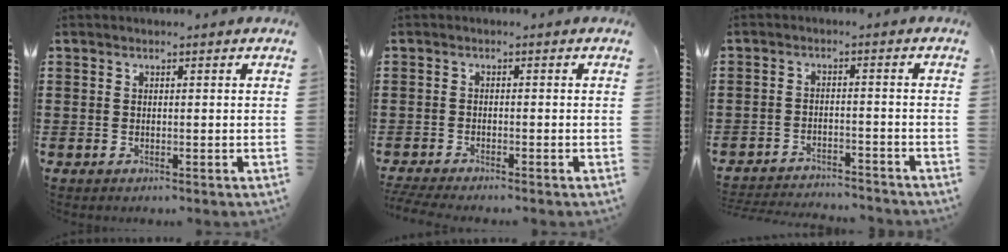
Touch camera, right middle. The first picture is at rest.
{"total": 1.8, "force": [-1.7, -0.2, 0.6], "torque": [-0.019, -0.006, -0.035]}
{"total": 3.3, "force": [-3.3, 0.1, 0.2], "torque": [-0.009, -0.001, -0.069]}